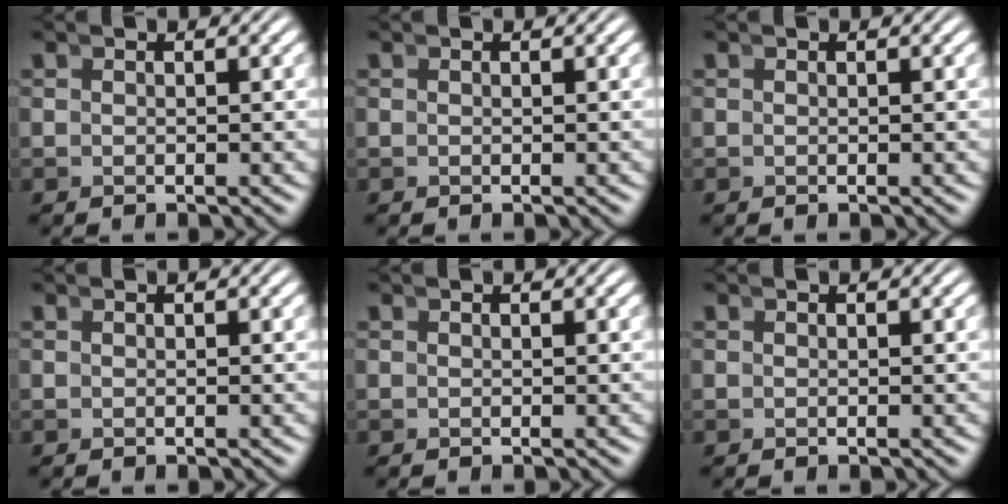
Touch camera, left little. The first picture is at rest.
{"total": 0.0}
{"total": 0.0}
{"total": 0.0}
{"total": 0.0}
{"total": 0.0}